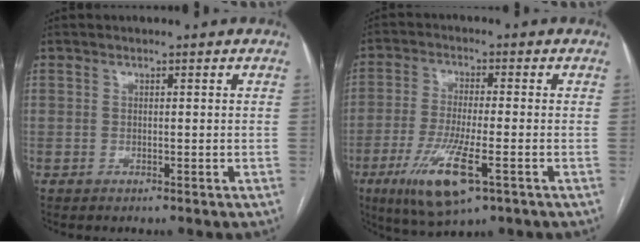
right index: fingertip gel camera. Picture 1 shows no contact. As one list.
[{"total": 11.0, "force": [-4.8, 1.9, 9.7], "torque": [-0.197, -0.028, -0.079]}]